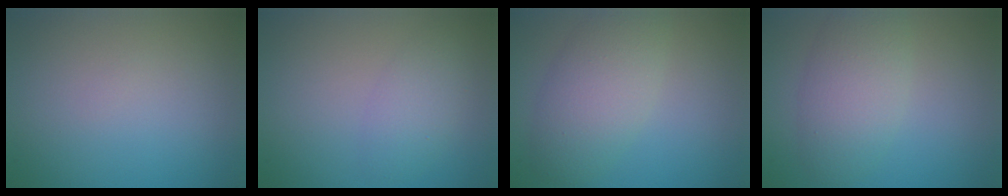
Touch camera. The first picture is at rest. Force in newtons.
{"total": 2.5, "press": 2.5, "slide": 0.1}
{"total": 4.9, "press": 4.9, "slide": 0.4}
{"total": 4.3, "press": 4.3, "slide": 0.1}